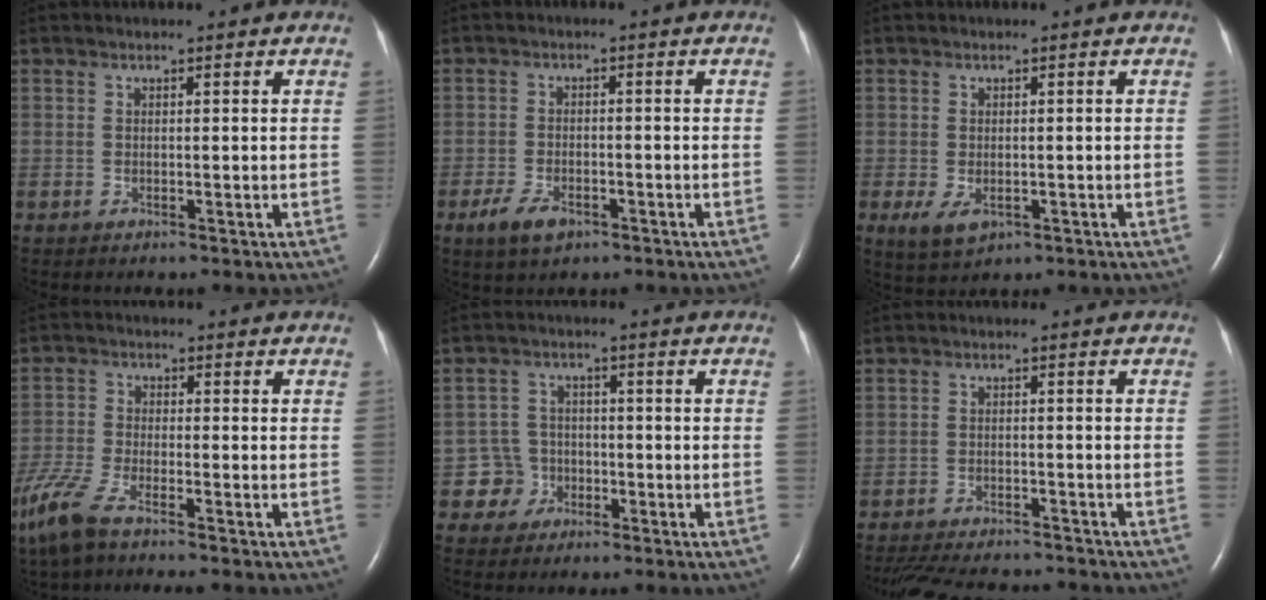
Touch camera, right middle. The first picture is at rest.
{"total": 4.6, "force": [-2.8, 2.2, 3.0], "torque": [-0.068, -0.004, -0.046]}
{"total": 3.6, "force": [-1.3, 2.0, 2.7], "torque": [-0.053, -0.007, -0.012]}
{"total": 8.5, "force": [-6.4, 1.6, 5.3], "torque": [-0.126, -0.024, -0.128]}
{"total": 4.2, "force": [-2.0, 3.7, -0.4], "torque": [0.013, 0.016, -0.037]}
{"total": 14.4, "force": [-13.1, 2.9, 5.1], "torque": [-0.115, -0.016, -0.187]}